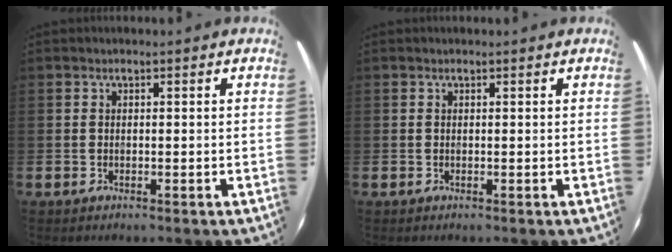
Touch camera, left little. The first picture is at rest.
{"total": 0.0}